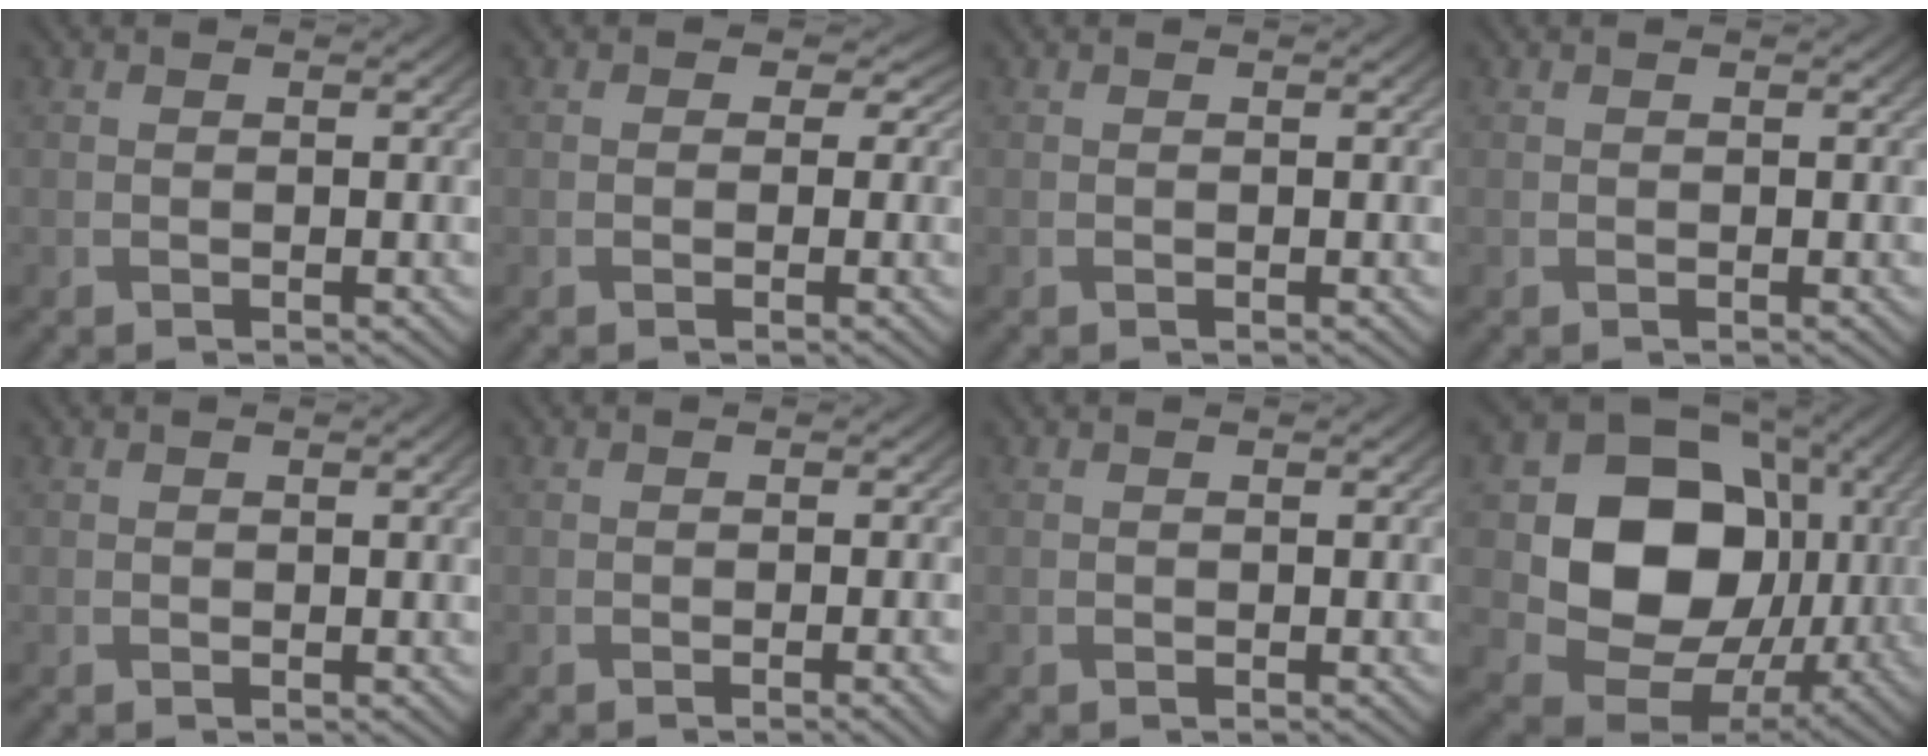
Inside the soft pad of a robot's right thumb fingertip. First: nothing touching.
{"total": 2.8, "force": [0.9, 2.4, 1.1], "torque": [-0.019, 0.004, -0.002]}
{"total": 0.0}
{"total": 0.0}
{"total": 0.7, "force": [0.3, 0.4, 0.5], "torque": [-0.007, -0.001, 0.007]}
{"total": 1.7, "force": [-0.5, 0.3, 1.6], "torque": [-0.019, 0.000, -0.008]}
{"total": 0.0}
{"total": 16.0, "force": [1.1, 12.9, 9.4], "torque": [-0.158, -0.028, 0.021]}